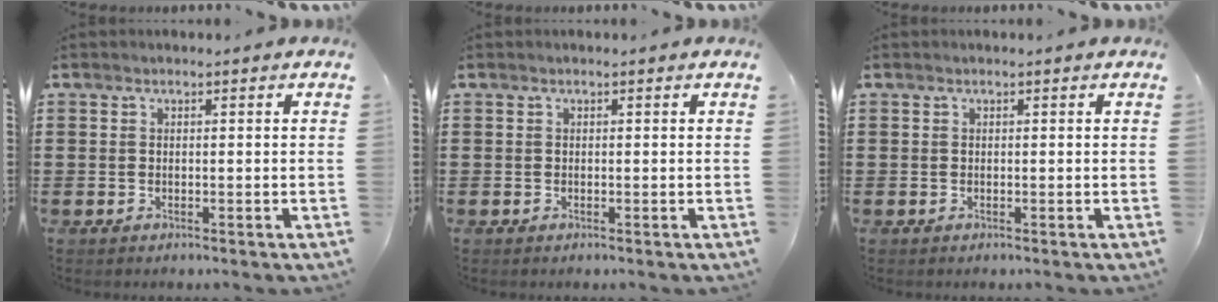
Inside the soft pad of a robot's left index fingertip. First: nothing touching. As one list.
[{"total": 0.0}, {"total": 0.0}]